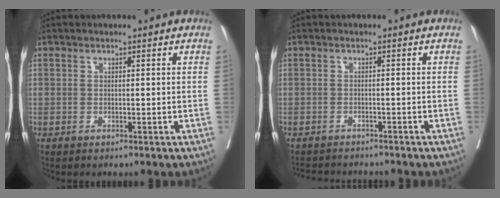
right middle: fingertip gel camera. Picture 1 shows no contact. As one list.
[{"total": 4.3, "force": [-4.2, 1.0, 0.5], "torque": [-0.003, -0.007, -0.062]}]